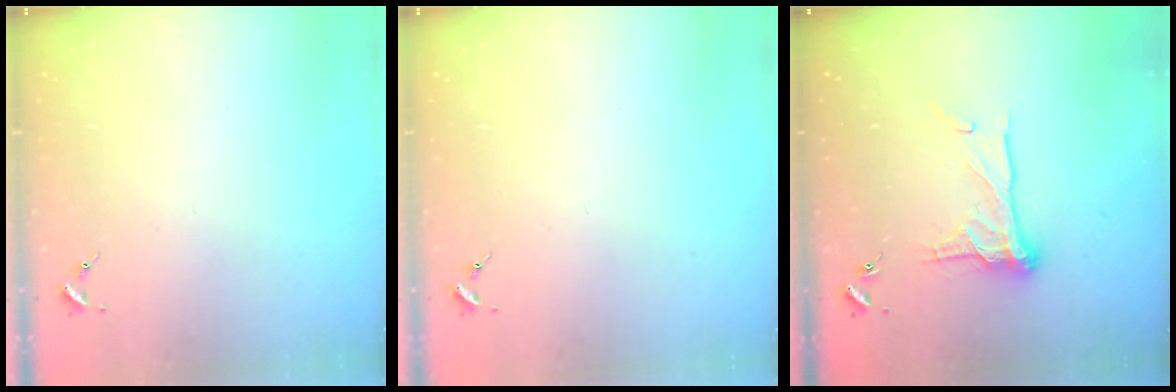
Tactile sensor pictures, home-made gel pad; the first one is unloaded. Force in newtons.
{"total": 0.0}
{"total": 13.5, "press": 13.5, "slide": 1.1}